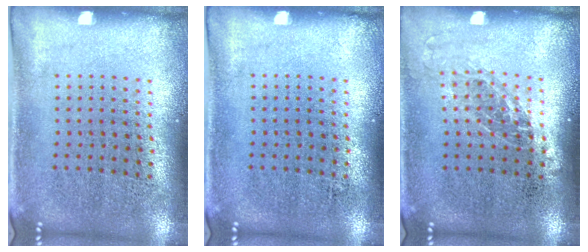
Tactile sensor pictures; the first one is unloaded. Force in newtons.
{"total": 0.0}
{"total": 1.1, "press": 1.0, "slide": 0.5}